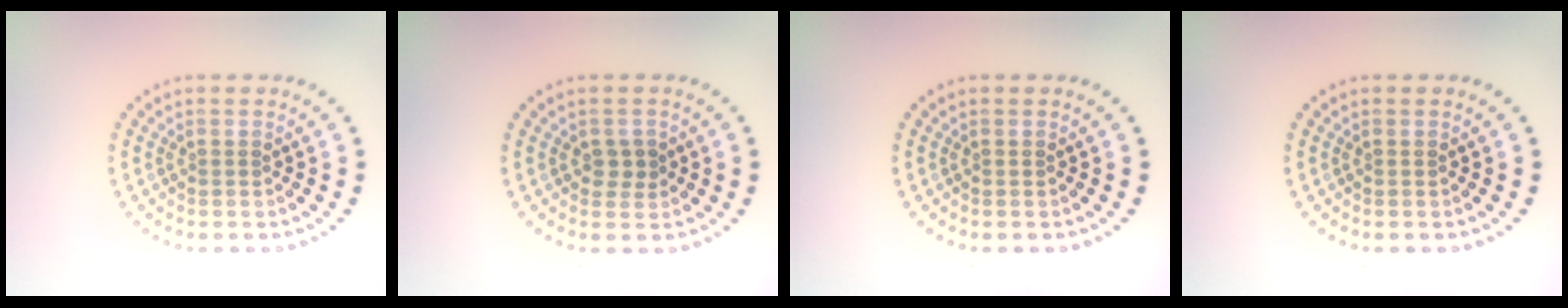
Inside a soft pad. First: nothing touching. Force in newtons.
{"total": 1.5, "press": 1.4, "slide": 0.4}
{"total": 0.0}
{"total": 0.0}